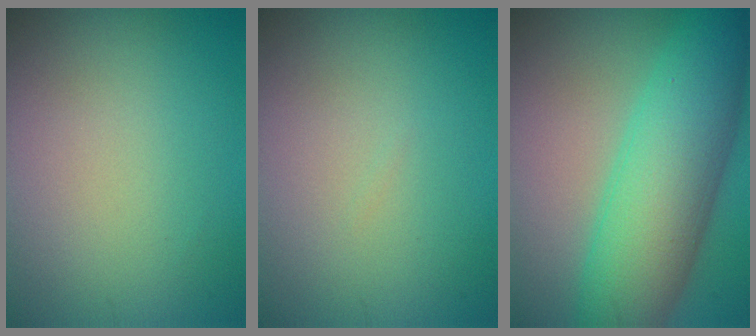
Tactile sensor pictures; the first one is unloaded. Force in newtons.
{"total": 0.0}
{"total": 9.4, "press": 9.4, "slide": 0.3}